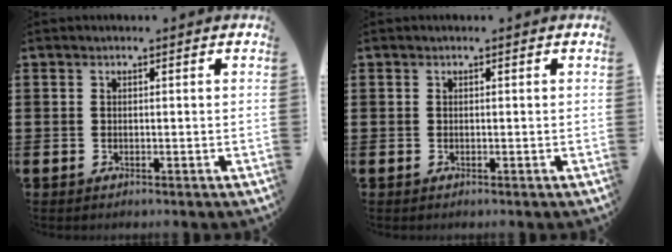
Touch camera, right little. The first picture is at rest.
{"total": 0.0}